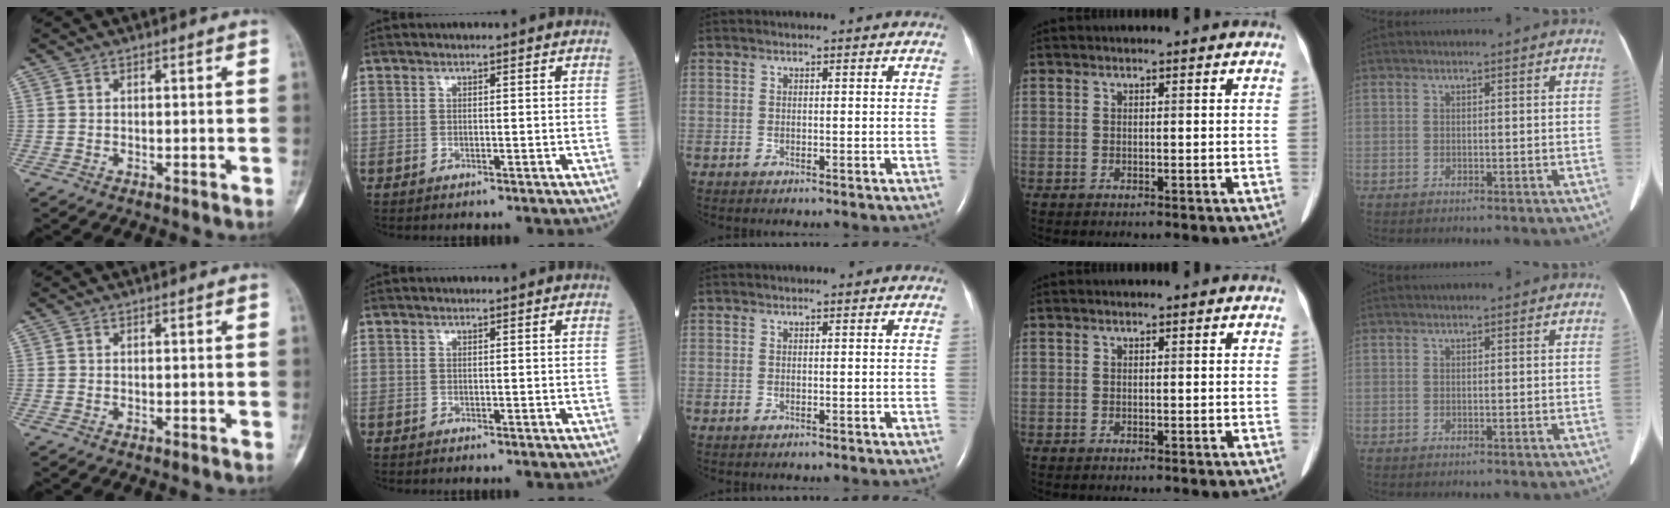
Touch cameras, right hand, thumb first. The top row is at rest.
{}